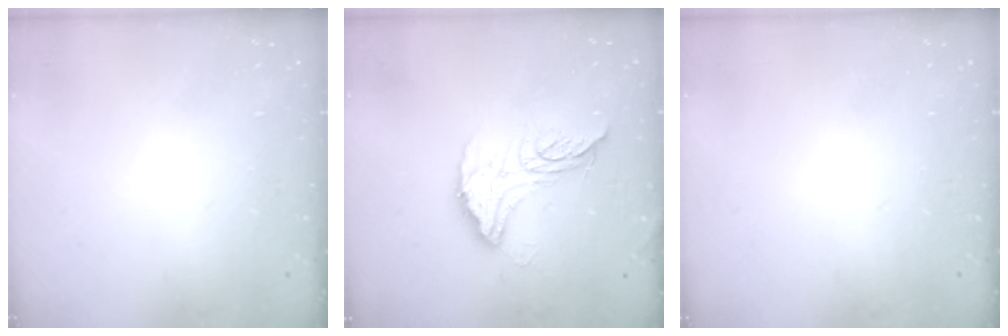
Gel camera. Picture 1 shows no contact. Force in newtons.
{"total": 13.8, "press": 13.8, "slide": 1.0}
{"total": 0.0}